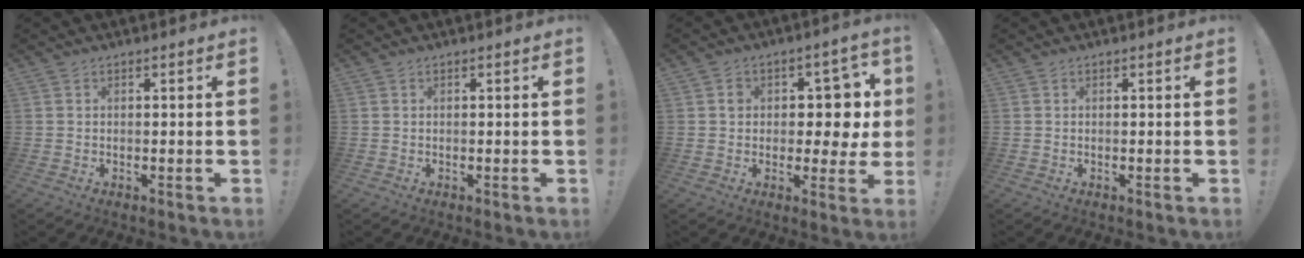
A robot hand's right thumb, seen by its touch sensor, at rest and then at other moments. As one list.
[{"total": 0.0}, {"total": 6.6, "force": [1.0, 5.4, 3.8], "torque": [-0.044, -0.012, 0.016]}, {"total": 0.0}]